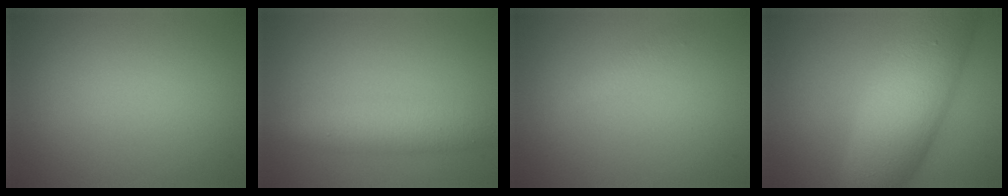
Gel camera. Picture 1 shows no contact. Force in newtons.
{"total": 3.7, "press": 3.7, "slide": 0.1}
{"total": 0.8, "press": 0.8, "slide": 0.1}
{"total": 10.2, "press": 10.2, "slide": 0.1}